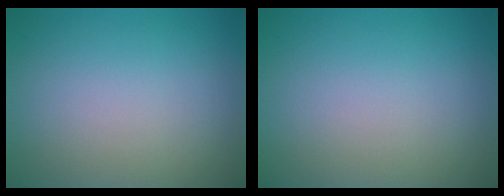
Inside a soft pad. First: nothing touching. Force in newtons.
{"total": 0.0}